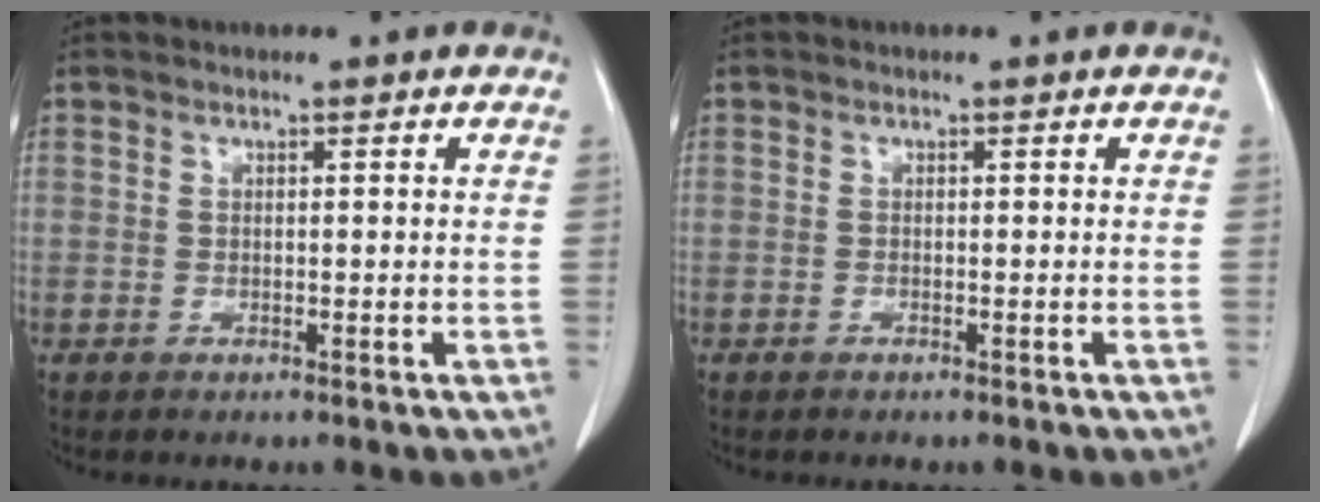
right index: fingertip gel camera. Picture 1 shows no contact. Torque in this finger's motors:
{"motor_torque": [-0.04, 0.01, 0.02, 0.01]}